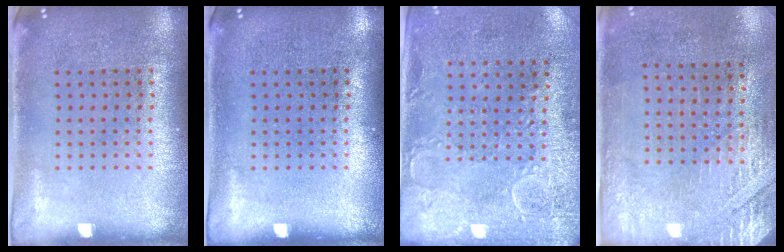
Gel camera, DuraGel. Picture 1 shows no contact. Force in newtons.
{"total": 0.0}
{"total": 2.9, "press": 2.3, "slide": 1.7}
{"total": 2.9, "press": 2.5, "slide": 1.5}